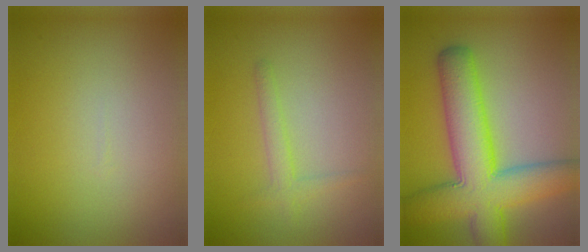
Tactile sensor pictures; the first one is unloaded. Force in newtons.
{"total": 1.6, "press": 1.6, "slide": 0.1}
{"total": 9.9, "press": 9.9, "slide": 0.4}